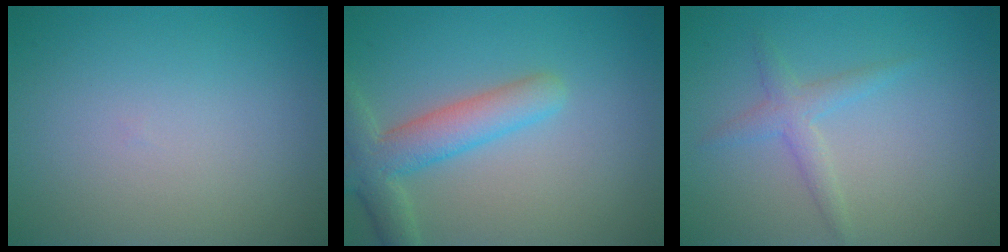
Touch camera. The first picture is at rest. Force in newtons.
{"total": 4.8, "press": 4.8, "slide": 0.4}
{"total": 1.9, "press": 1.9, "slide": 0.1}